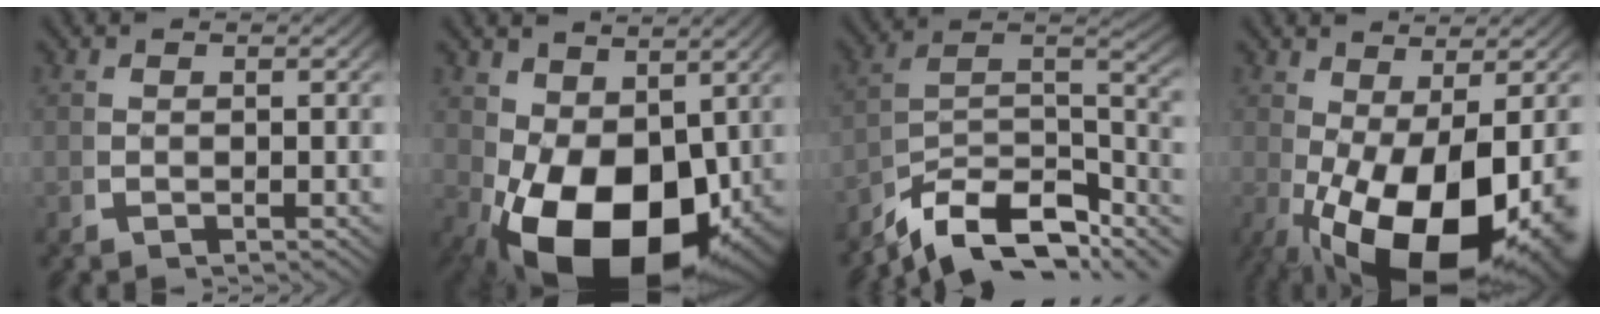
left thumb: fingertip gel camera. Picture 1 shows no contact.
{"total": 14.6, "force": [-2.9, 9.2, 10.9], "torque": [-0.201, -0.076, -0.008]}
{"total": 11.8, "force": [-4.9, 7.1, 8.2], "torque": [-0.158, -0.041, -0.060]}
{"total": 15.3, "force": [-3.2, 8.6, 12.2], "torque": [-0.219, -0.072, -0.005]}